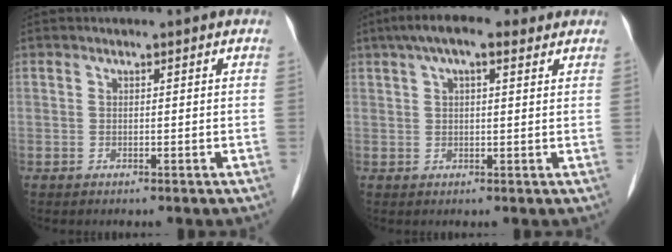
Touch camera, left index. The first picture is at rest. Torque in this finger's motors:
{"motor_torque": [0.84, -0.77, 0.07, 0.10]}